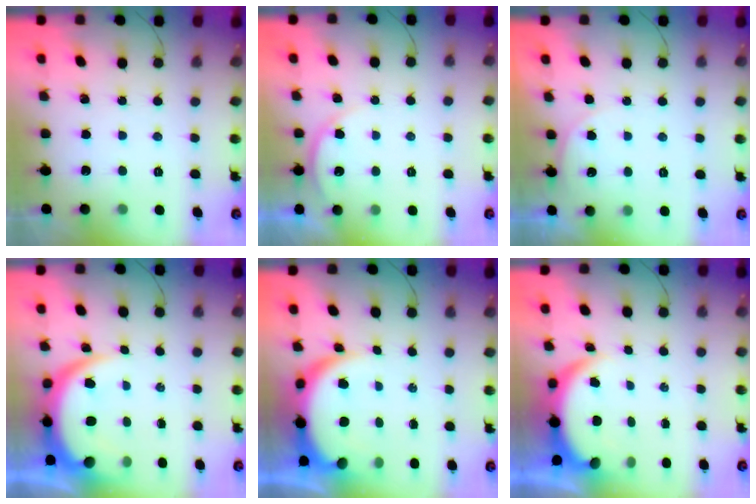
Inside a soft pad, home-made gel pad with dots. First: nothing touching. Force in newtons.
{"total": 3.6, "press": 3.4, "slide": 1.2}
{"total": 3.6, "press": 3.6, "slide": 0.5}
{"total": 10.2, "press": 10.2, "slide": 1.0}
{"total": 8.9, "press": 8.9, "slide": 1.1}
{"total": 4.7, "press": 4.7, "slide": 0.3}